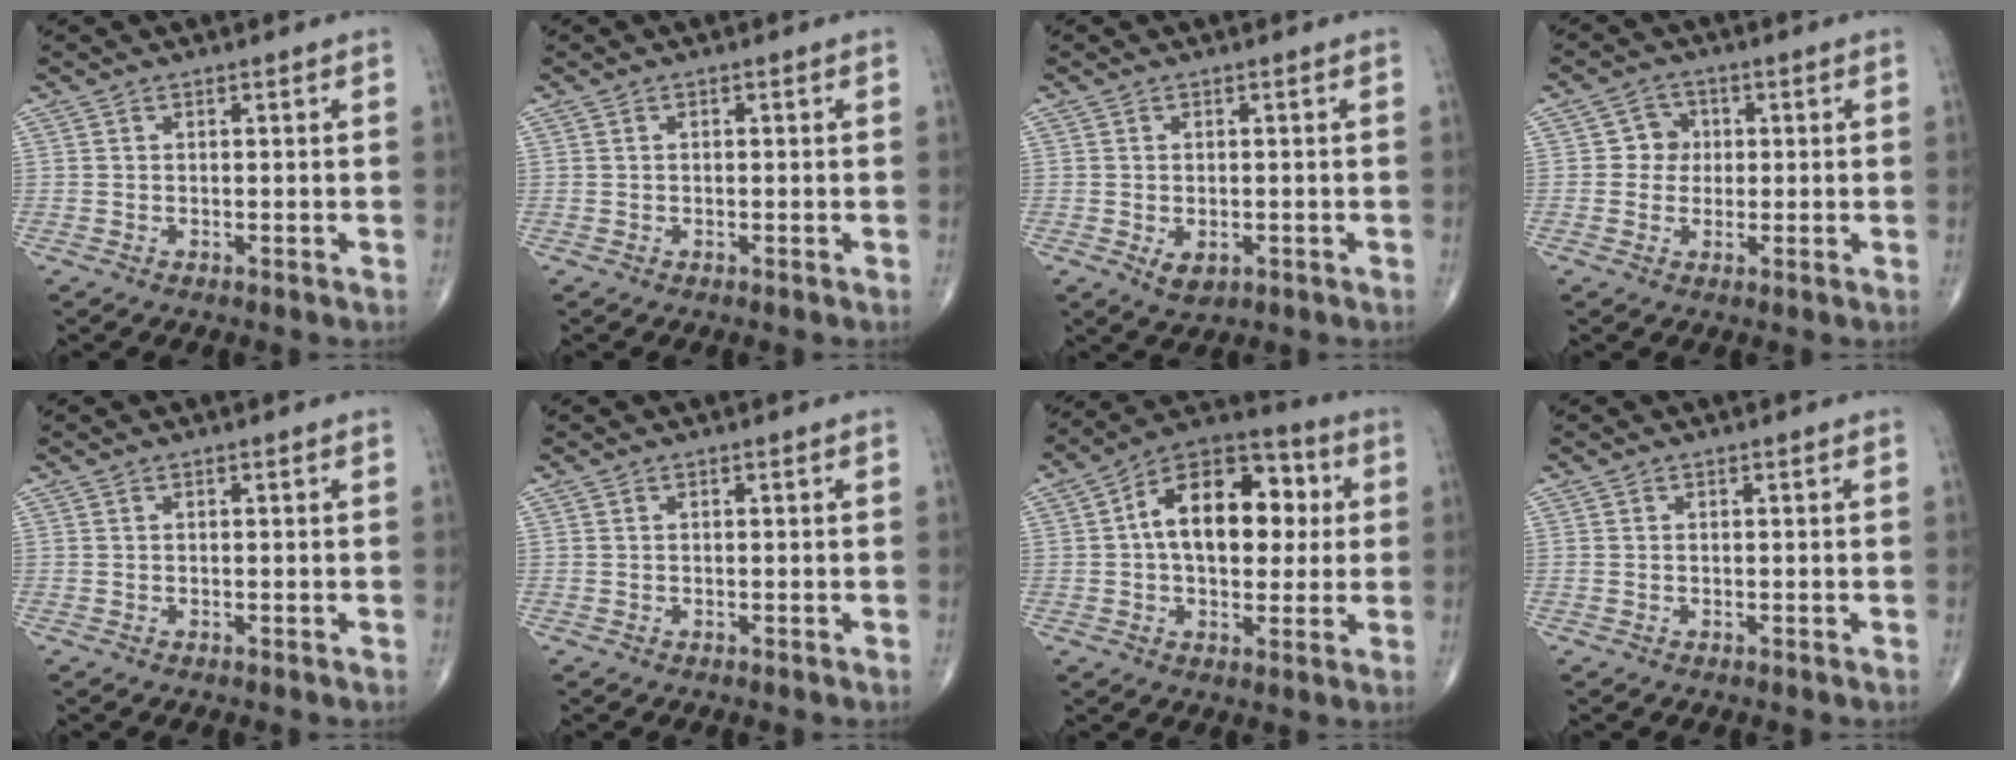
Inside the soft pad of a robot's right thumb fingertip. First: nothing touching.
{"total": 0.0}
{"total": 3.2, "force": [-1.0, 1.9, 2.3], "torque": [-0.032, -0.002, -0.006]}
{"total": 3.8, "force": [0.2, 3.6, 1.2], "torque": [0.011, 0.010, -0.005]}
{"total": 0.0}
{"total": 0.0}
{"total": 17.7, "force": [2.6, 10.6, 13.9], "torque": [-0.180, 0.025, 0.031]}
{"total": 0.0}